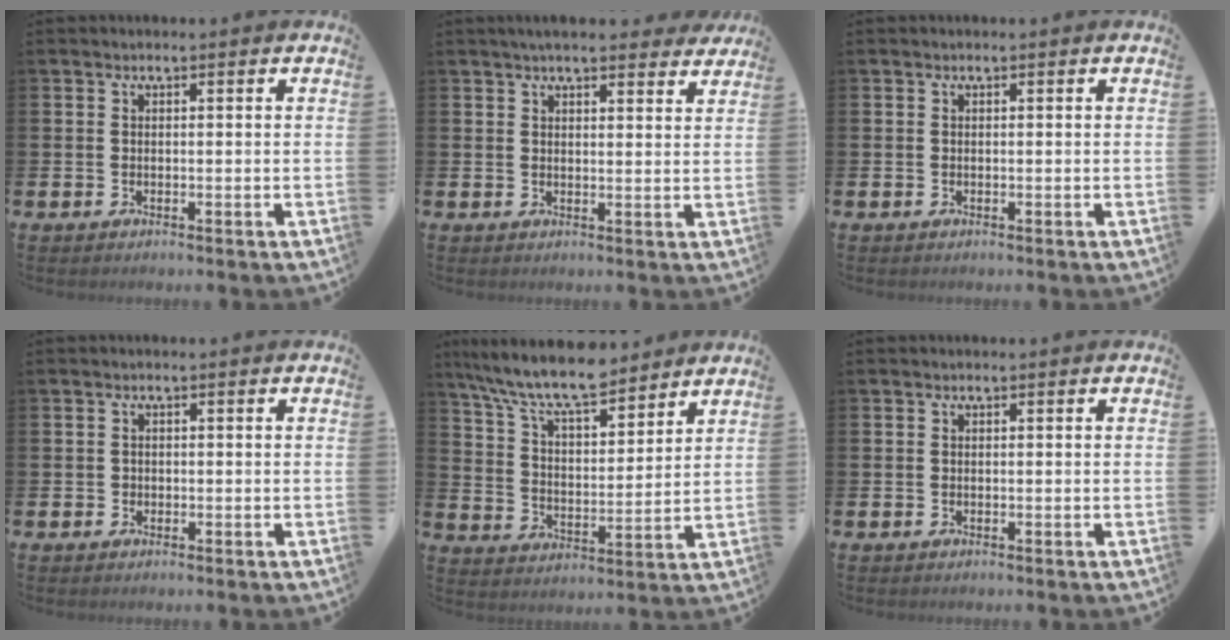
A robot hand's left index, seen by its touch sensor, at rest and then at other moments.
{"total": 4.1, "force": [3.8, 0.6, 1.2], "torque": [-0.022, -0.015, 0.068]}
{"total": 0.0}
{"total": 0.6, "force": [-0.1, 0.6, 0.0], "torque": [0.003, 0.004, -0.005]}
{"total": 9.8, "force": [8.9, 2.1, 3.6], "torque": [-0.103, -0.048, 0.159]}
{"total": 0.0}